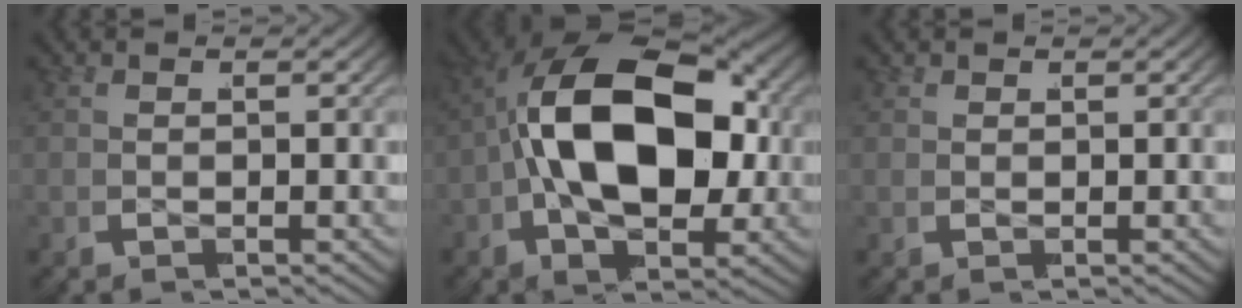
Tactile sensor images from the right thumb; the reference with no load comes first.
{"total": 17.9, "force": [-0.2, 10.5, 14.4], "torque": [-0.285, -0.016, -0.002]}
{"total": 0.5, "force": [0.3, 0.4, 0.0], "torque": [0.002, -0.005, 0.010]}